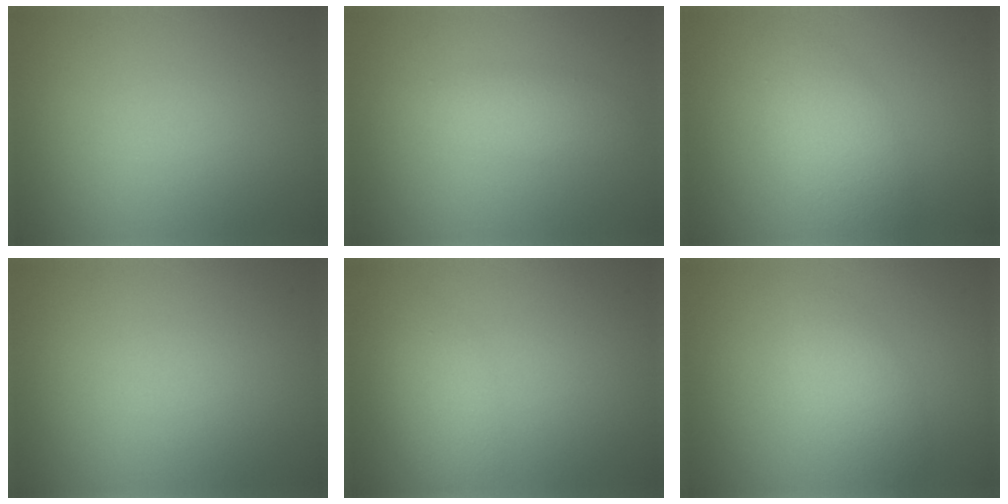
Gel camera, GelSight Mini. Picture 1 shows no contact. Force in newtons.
{"total": 2.1, "press": 2.1, "slide": 0.1}
{"total": 3.4, "press": 3.3, "slide": 0.1}
{"total": 0.0}
{"total": 2.3, "press": 2.3, "slide": 0.1}
{"total": 2.4, "press": 2.4, "slide": 0.1}